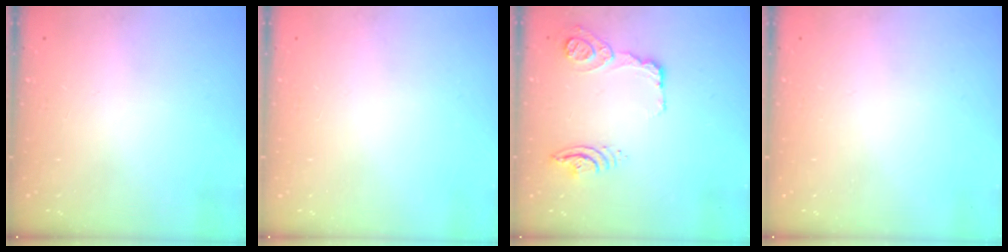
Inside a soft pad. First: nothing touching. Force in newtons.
{"total": 0.0}
{"total": 21.3, "press": 16.2, "slide": 13.8}
{"total": 0.0}